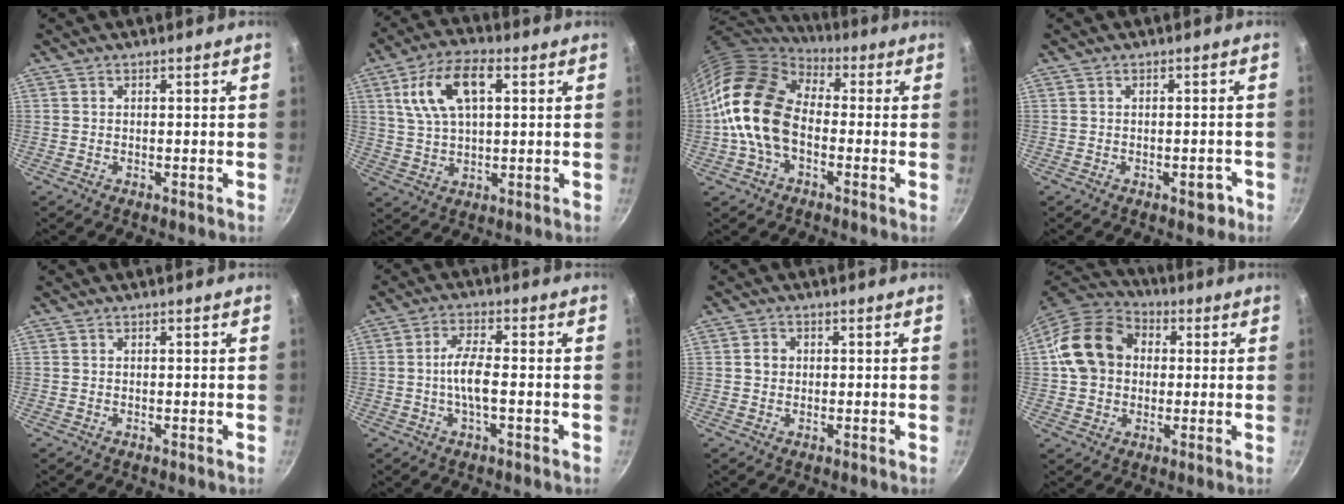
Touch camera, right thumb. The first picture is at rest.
{"total": 12.5, "force": [3.9, 6.4, 10.0], "torque": [-0.171, 0.010, 0.068]}
{"total": 15.5, "force": [-1.6, 10.5, 11.3], "torque": [-0.175, 0.029, -0.046]}
{"total": 2.7, "force": [-1.4, 1.5, 1.7], "torque": [-0.003, 0.021, -0.010]}
{"total": 0.0}
{"total": 5.8, "force": [-1.1, 1.6, 5.4], "torque": [-0.109, 0.015, -0.028]}
{"total": 2.2, "force": [0.2, 2.0, 0.9], "torque": [-0.006, 0.007, 0.000]}
{"total": 16.0, "force": [2.1, 12.8, 9.4], "torque": [-0.147, 0.031, 0.023]}